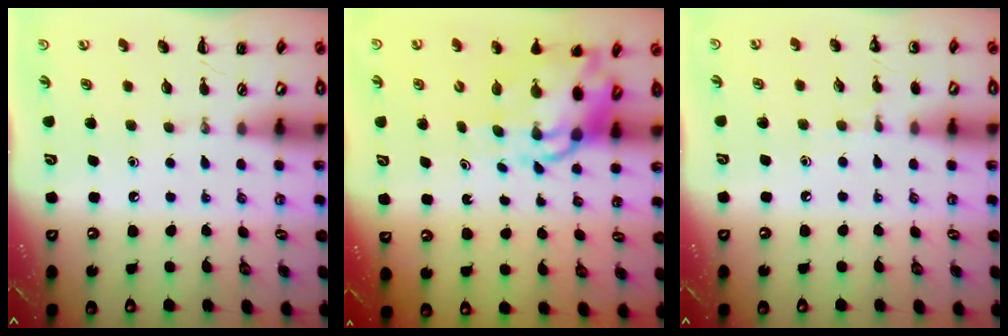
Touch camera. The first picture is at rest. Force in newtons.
{"total": 9.0, "press": 8.6, "slide": 2.6}
{"total": 4.4, "press": 4.2, "slide": 1.4}